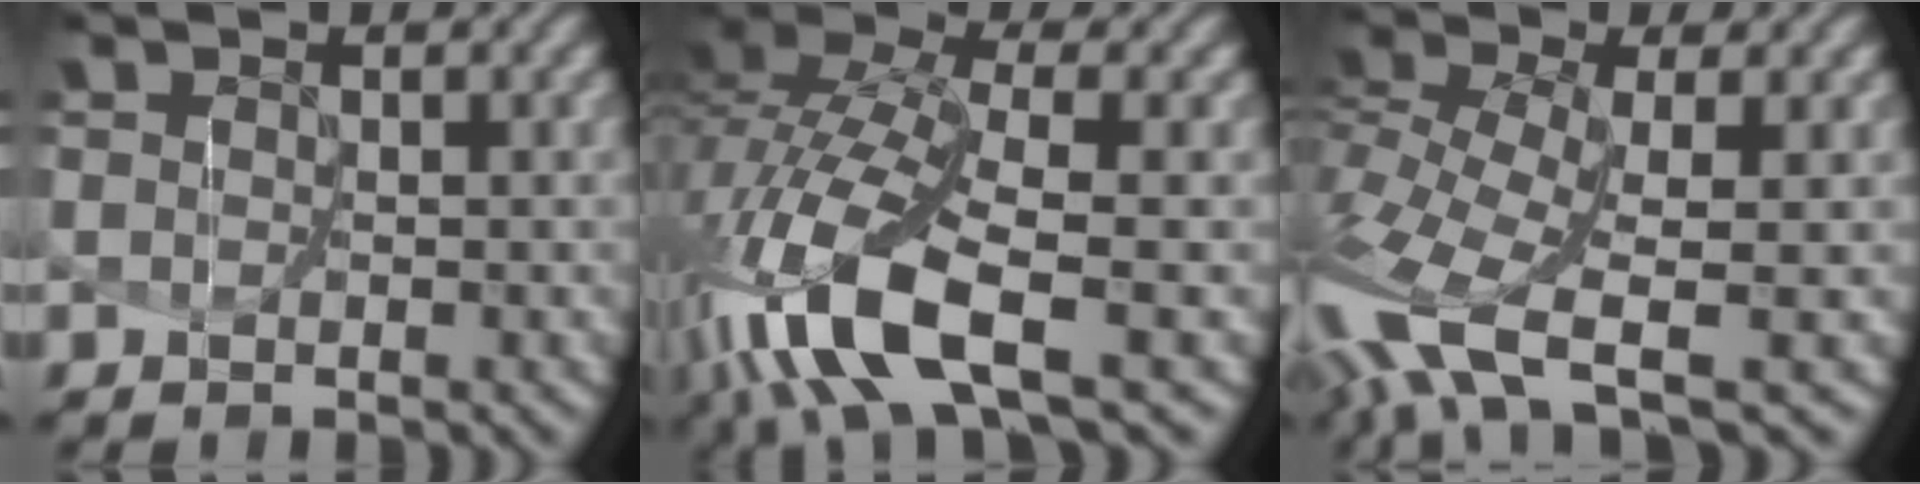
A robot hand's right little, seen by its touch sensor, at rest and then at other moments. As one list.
[{"total": 10.6, "force": [-5.1, 3.5, 8.6], "torque": [-0.190, -0.005, -0.090]}, {"total": 9.6, "force": [-4.6, 3.5, 7.6], "torque": [-0.196, -0.011, -0.073]}]